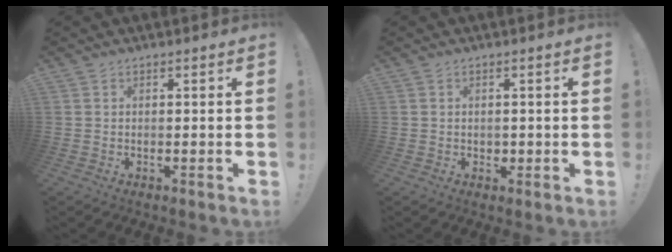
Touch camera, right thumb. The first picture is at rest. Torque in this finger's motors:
{"motor_torque": [-0.10, 0.00, -0.06, -0.01, 0.00]}